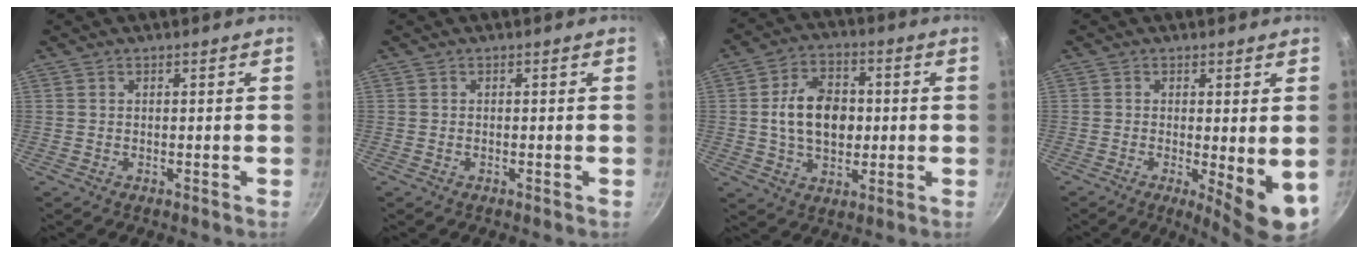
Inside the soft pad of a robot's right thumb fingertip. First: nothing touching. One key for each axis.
{"total": 0.0}
{"total": 12.3, "fx": 0.3, "fy": 8.6, "fz": 8.8, "tx": -0.122, "ty": 0.012, "tz": 0.001}
{"total": 8.2, "fx": -1.3, "fy": 2.0, "fz": 7.9, "tx": -0.099, "ty": -0.011, "tz": -0.010}